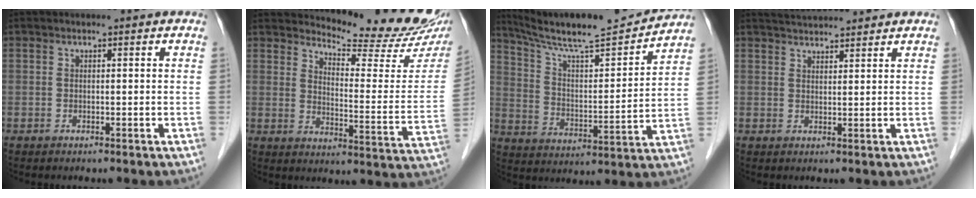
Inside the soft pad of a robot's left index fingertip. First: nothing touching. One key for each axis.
{"total": 17.0, "fx": 16.2, "fy": 1.2, "fz": 5.0, "tx": -0.068, "ty": -0.100, "tz": 0.194}
{"total": 17.9, "fx": 16.4, "fy": 0.5, "fz": 7.0, "tx": -0.124, "ty": -0.005, "tz": 0.263}
{"total": 5.6, "fx": 5.4, "fy": 0.5, "fz": 1.5, "tx": -0.028, "ty": 0.030, "tz": 0.084}